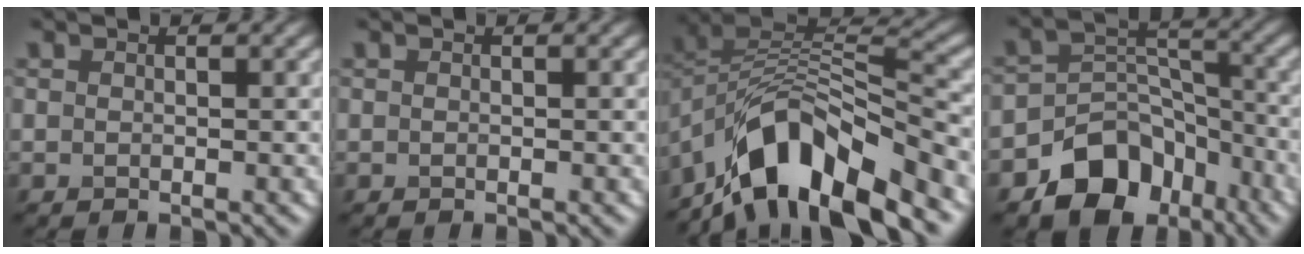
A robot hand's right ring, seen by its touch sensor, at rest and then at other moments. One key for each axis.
{"total": 0.0}
{"total": 10.4, "fx": -6.6, "fy": 4.6, "fz": 6.6, "tx": -0.100, "ty": 0.006, "tz": -0.122}
{"total": 8.2, "fx": -5.0, "fy": 5.5, "fz": 3.3, "tx": -0.030, "ty": -0.008, "tz": -0.087}